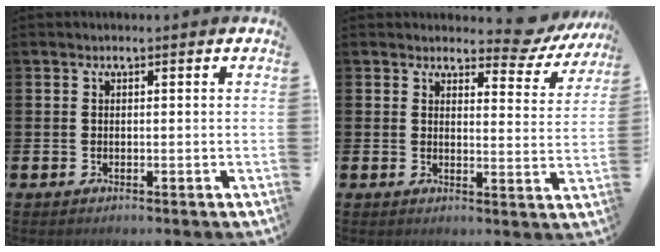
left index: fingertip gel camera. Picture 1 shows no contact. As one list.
[{"total": 4.5, "force": [4.1, 1.5, 1.0], "torque": [-0.008, -0.030, 0.068]}]